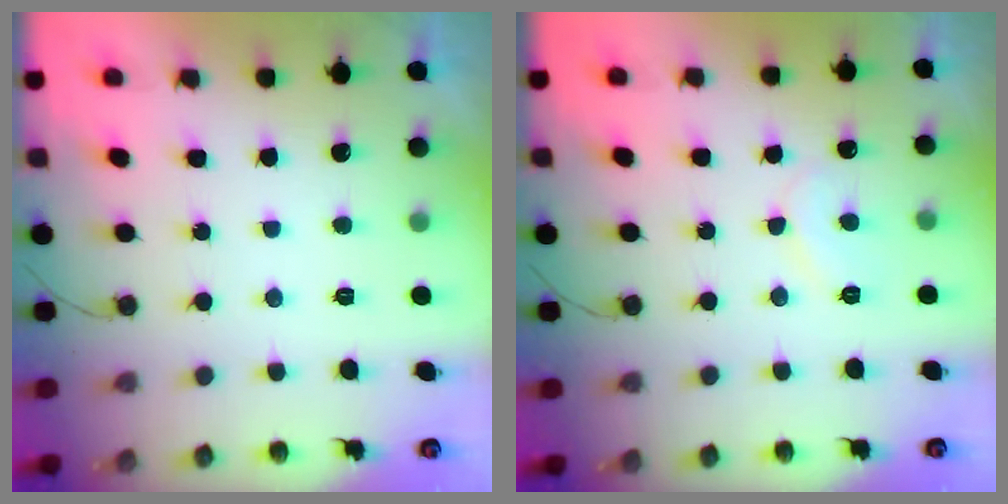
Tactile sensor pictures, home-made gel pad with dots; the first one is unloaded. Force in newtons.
{"total": 7.0, "press": 7.0, "slide": 0.5}